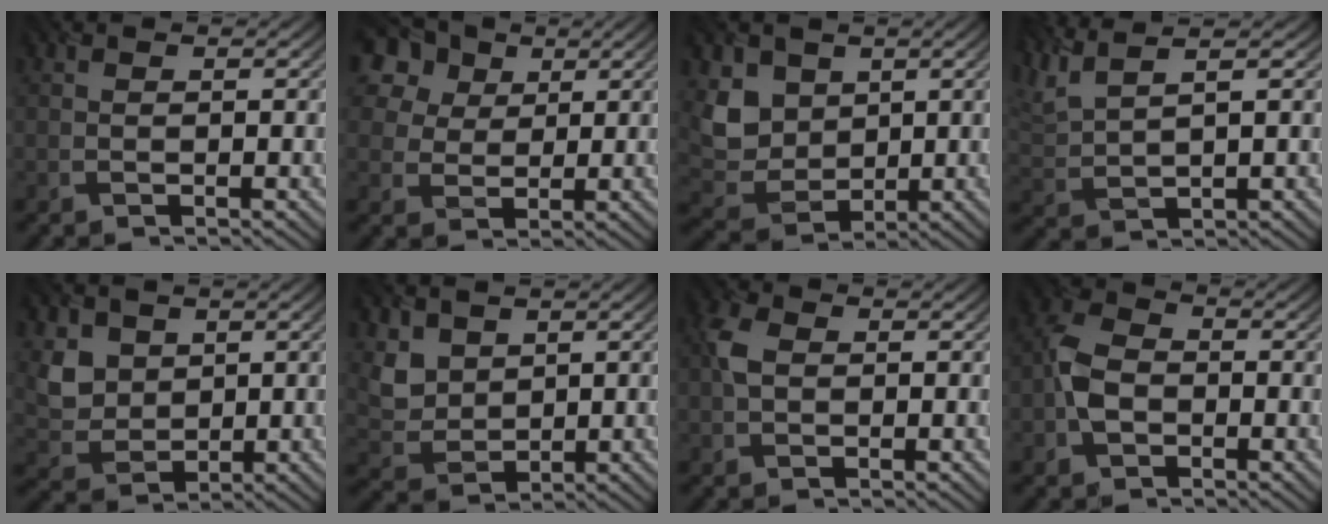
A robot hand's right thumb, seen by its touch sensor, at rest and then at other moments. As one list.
[{"total": 11.8, "force": [6.4, 8.3, 5.4], "torque": [-0.163, 0.032, 0.112]}, {"total": 7.0, "force": [2.5, 5.6, 3.4], "torque": [-0.098, -0.012, 0.044]}, {"total": 6.1, "force": [4.1, 1.5, 4.4], "torque": [-0.105, 0.024, 0.085]}, {"total": 5.2, "force": [2.2, 4.2, 2.2], "torque": [-0.072, -0.019, 0.046]}, {"total": 4.8, "force": [2.5, 3.4, 2.1], "torque": [-0.064, -0.013, 0.055]}, {"total": 2.9, "force": [0.1, 2.1, 2.0], "torque": [-0.050, 0.006, -0.005]}, {"total": 4.9, "force": [-1.4, 3.5, 3.1], "torque": [-0.072, 0.004, -0.038]}]